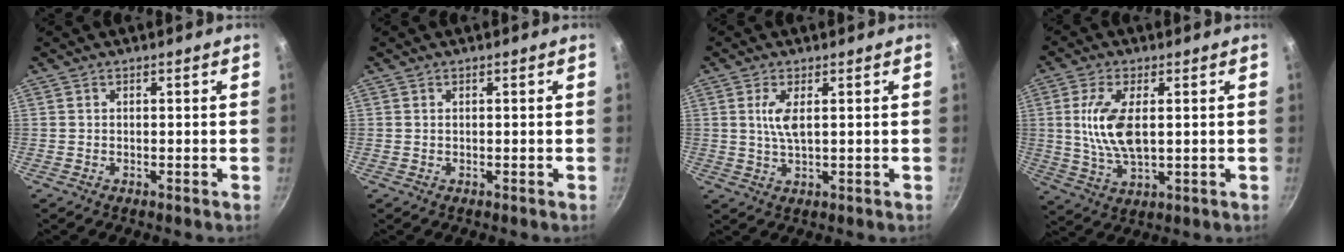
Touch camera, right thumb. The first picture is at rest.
{"total": 0.0}
{"total": 4.2, "force": [1.0, 1.4, 3.8], "torque": [-0.080, -0.003, 0.022]}
{"total": 10.3, "force": [1.3, 4.8, 9.0], "torque": [-0.177, -0.006, 0.029]}